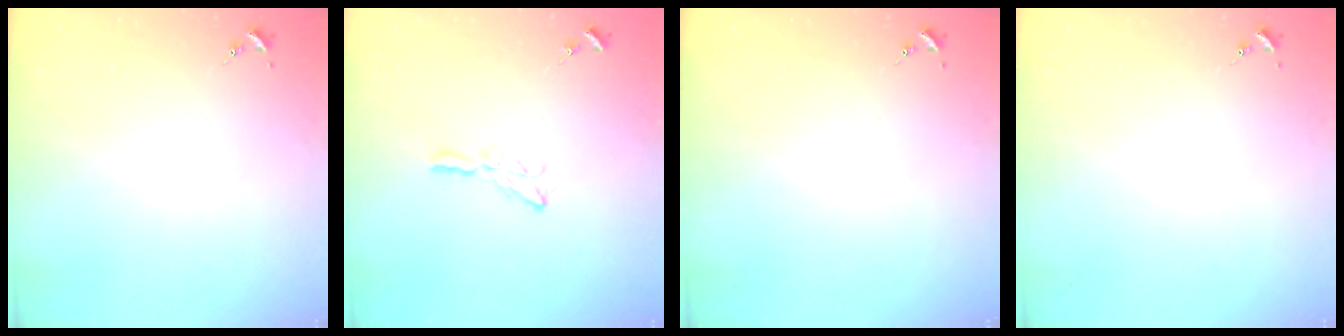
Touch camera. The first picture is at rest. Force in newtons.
{"total": 6.5, "press": 6.5, "slide": 0.3}
{"total": 0.0}
{"total": 0.0}